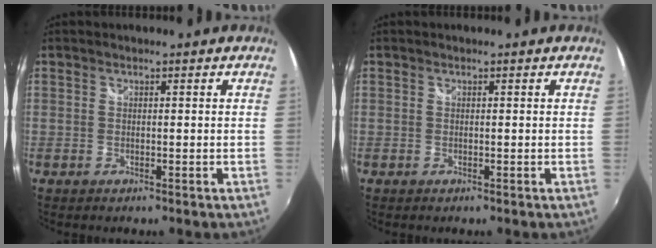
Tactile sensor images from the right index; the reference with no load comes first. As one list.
[{"total": 0.0}]